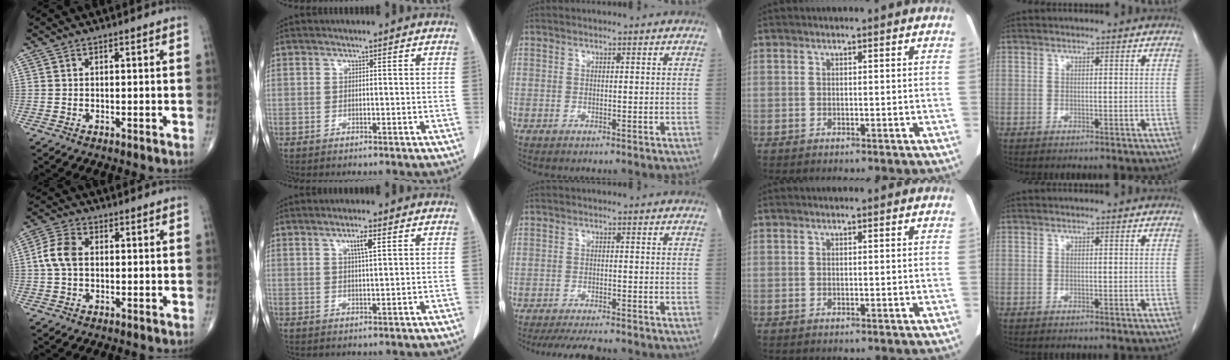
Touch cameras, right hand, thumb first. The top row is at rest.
{"thumb": {"total": 6.0, "force": [0.3, 4.0, 4.5], "torque": [-0.098, 0.015, -0.001]}, "index": {"total": 3.0, "force": [1.3, 0.2, 2.7], "torque": [-0.047, -0.001, 0.021]}, "middle": {"total": 6.9, "force": [-6.0, 0.9, 3.2], "torque": [-0.045, -0.015, -0.092]}}